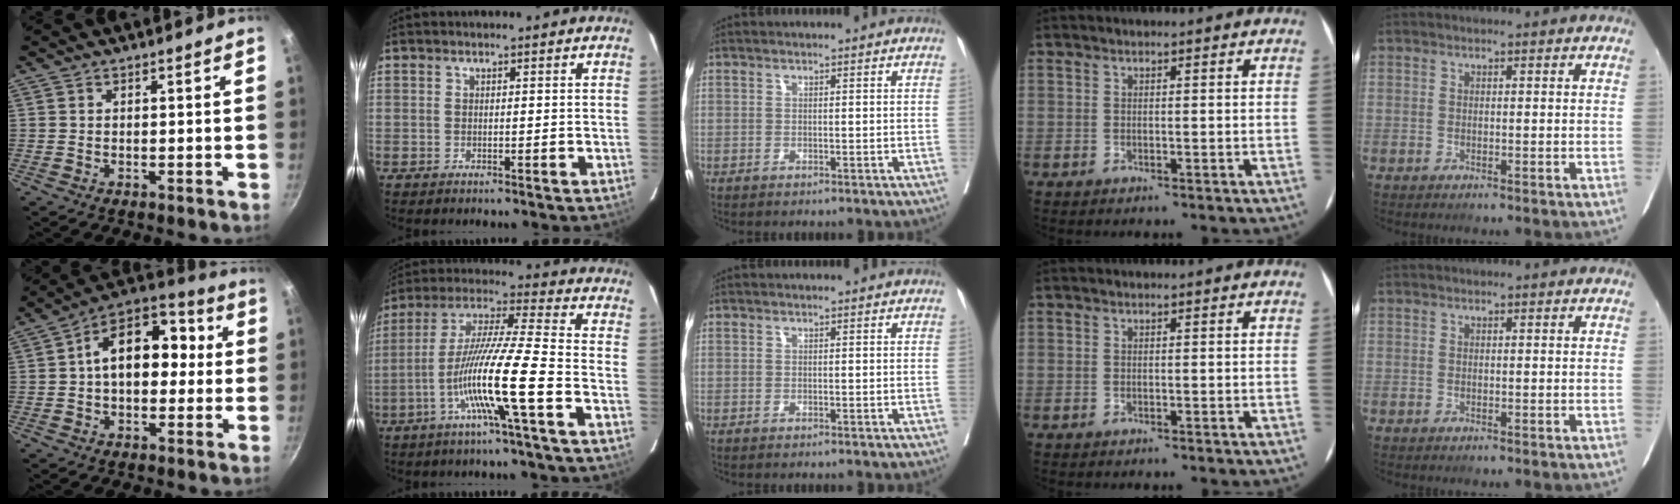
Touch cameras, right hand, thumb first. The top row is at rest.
{"thumb": {"total": 15.3, "force": [1.4, 9.4, 11.9], "torque": [-0.151, 0.044, 0.008]}, "index": {"total": 14.0, "force": [-5.2, -1.3, 13.0], "torque": [-0.249, -0.003, -0.103]}}